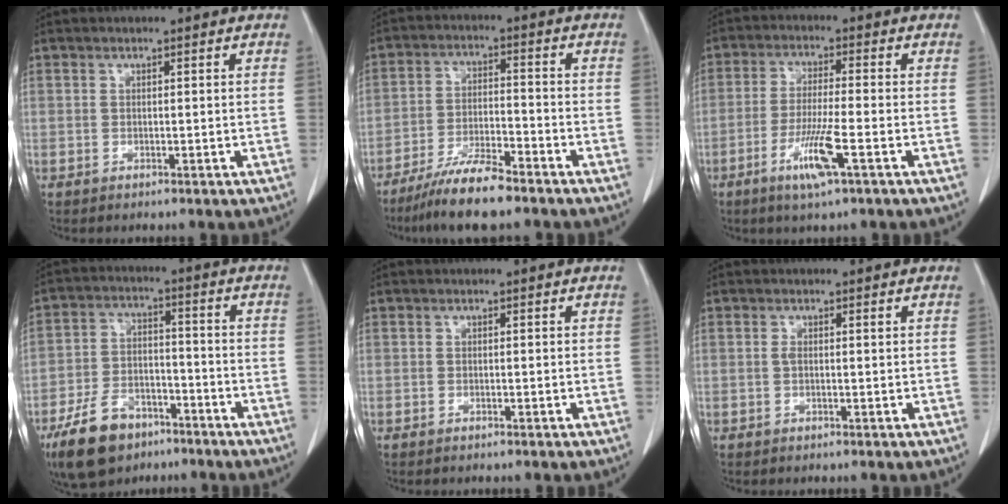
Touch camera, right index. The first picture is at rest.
{"total": 8.3, "force": [-6.7, 0.9, 4.7], "torque": [-0.088, -0.018, -0.125]}
{"total": 7.5, "force": [-3.4, 0.1, 6.6], "torque": [-0.131, -0.015, -0.063]}
{"total": 11.0, "force": [-7.3, 6.1, 5.5], "torque": [-0.117, -0.001, -0.127]}
{"total": 0.0}
{"total": 0.8, "force": [0.2, 0.2, 0.7], "torque": [-0.019, 0.000, 0.002]}